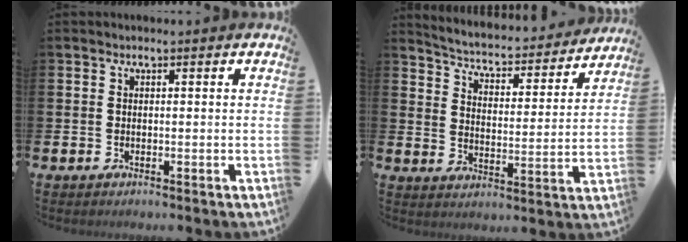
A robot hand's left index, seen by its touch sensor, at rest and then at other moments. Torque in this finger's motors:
{"motor_torque": [1.09, -1.05, 0.28, 0.13]}